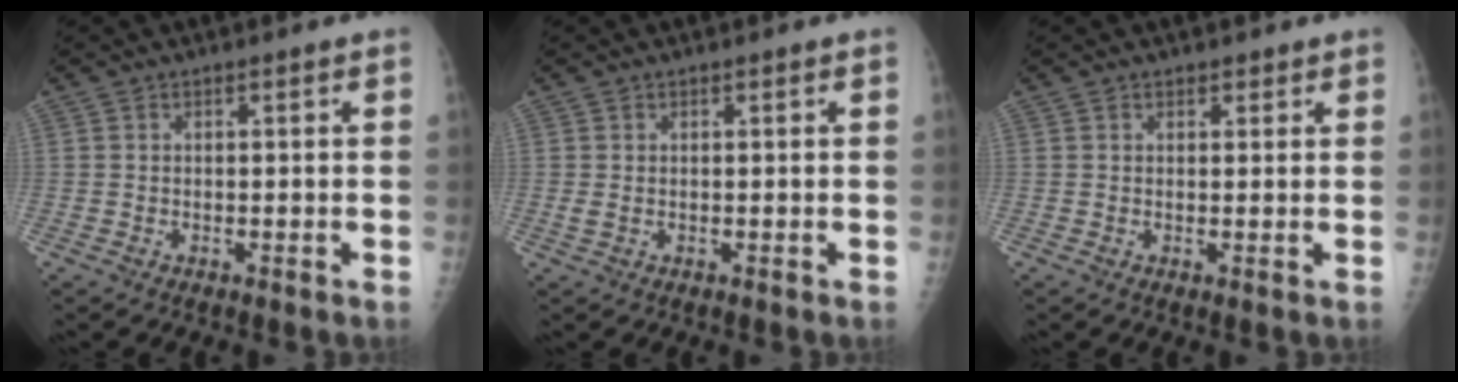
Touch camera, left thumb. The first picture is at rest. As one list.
[{"total": 1.3, "force": [0.5, 0.9, 0.8], "torque": [-0.017, -0.005, 0.013]}, {"total": 1.5, "force": [1.2, 1.0, 0.3], "torque": [0.013, -0.007, 0.011]}]